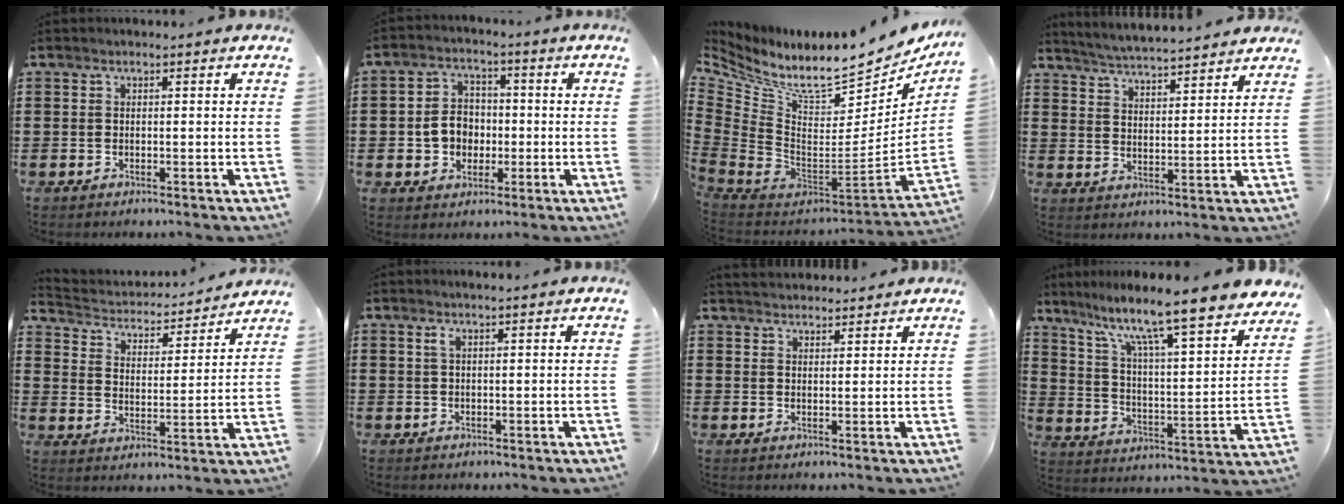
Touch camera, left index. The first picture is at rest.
{"total": 5.8, "force": [-0.8, 5.1, 2.6], "torque": [-0.054, 0.011, -0.016]}
{"total": 10.4, "force": [7.9, 2.2, 6.5], "torque": [-0.131, -0.087, 0.130]}
{"total": 4.4, "force": [4.4, -0.4, 0.5], "torque": [-0.030, -0.029, 0.075]}
{"total": 2.9, "force": [2.8, 0.6, 0.0], "torque": [-0.023, -0.028, 0.039]}
{"total": 1.3, "force": [0.6, 0.2, 1.2], "torque": [-0.025, 0.001, 0.010]}
{"total": 2.4, "force": [2.4, 0.1, -0.1], "torque": [-0.005, -0.002, 0.047]}
{"total": 10.4, "force": [8.5, 0.3, 5.9], "torque": [-0.139, -0.068, 0.135]}